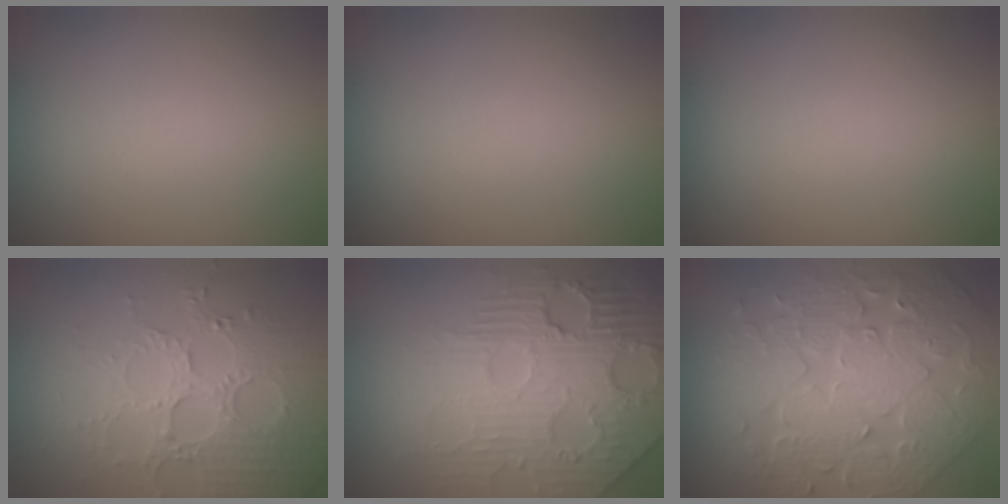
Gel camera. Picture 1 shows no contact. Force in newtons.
{"total": 0.0}
{"total": 0.0}
{"total": 5.1, "press": 3.9, "slide": 3.3}
{"total": 5.4, "press": 4.9, "slide": 2.4}
{"total": 9.0, "press": 6.7, "slide": 6.0}